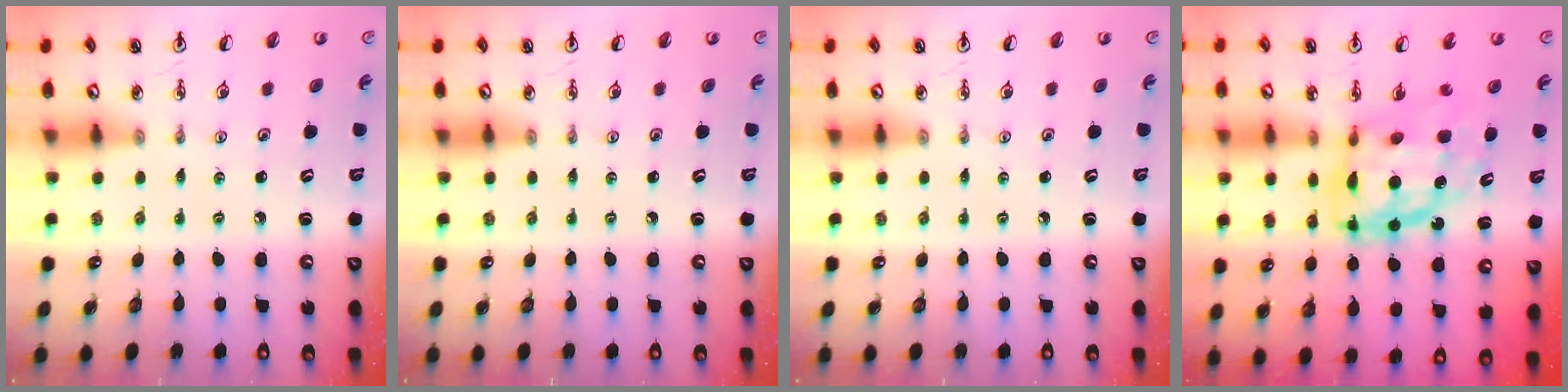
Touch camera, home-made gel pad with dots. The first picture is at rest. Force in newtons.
{"total": 0.0}
{"total": 0.0}
{"total": 14.0, "press": 13.9, "slide": 1.2}